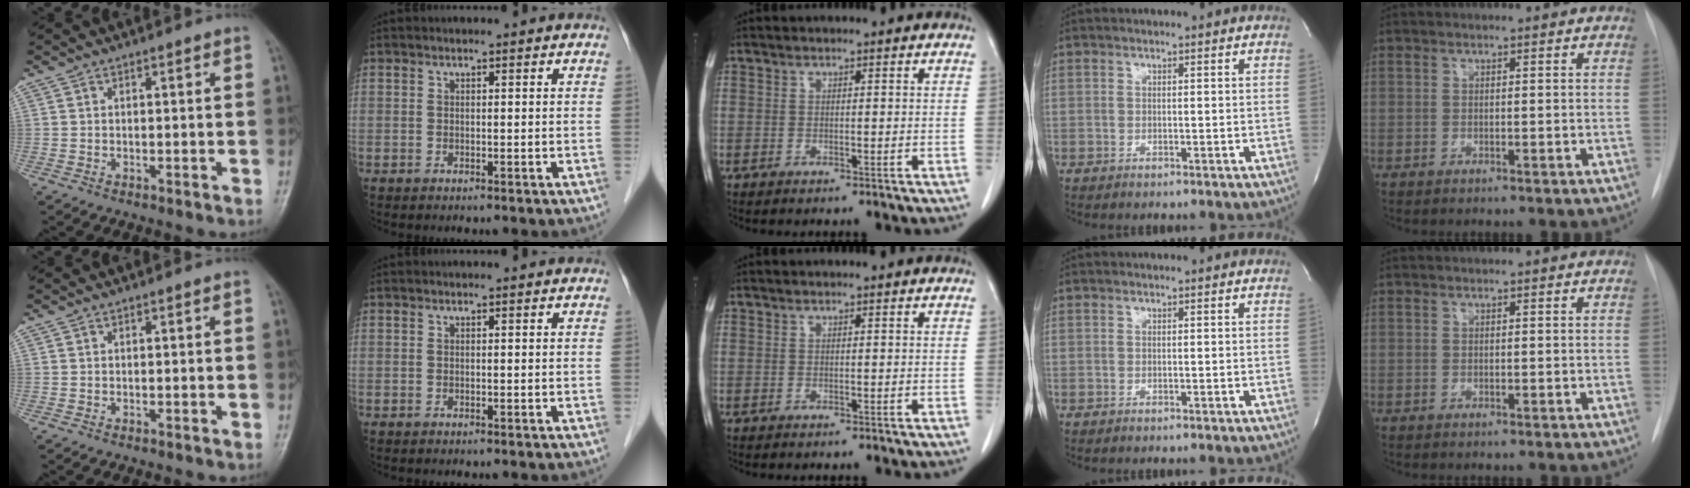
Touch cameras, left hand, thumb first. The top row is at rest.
{}